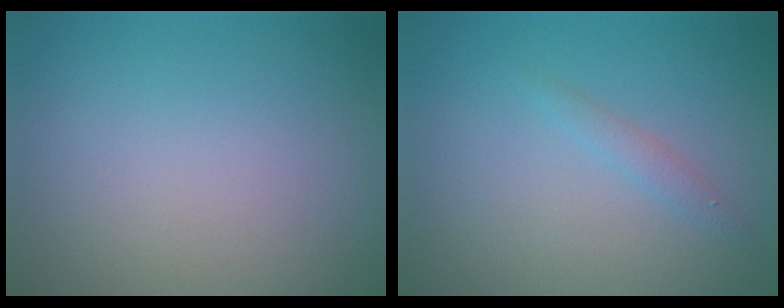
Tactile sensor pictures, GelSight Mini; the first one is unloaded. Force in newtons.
{"total": 0.9, "press": 0.9, "slide": 0.1}